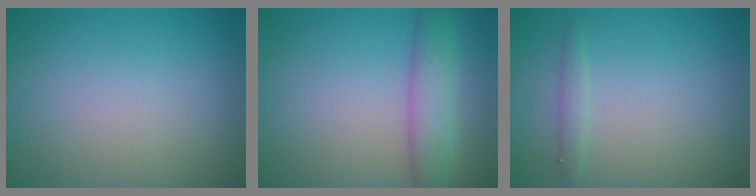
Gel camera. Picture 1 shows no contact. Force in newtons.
{"total": 4.5, "press": 4.5, "slide": 0.2}
{"total": 1.0, "press": 1.0, "slide": 0.1}